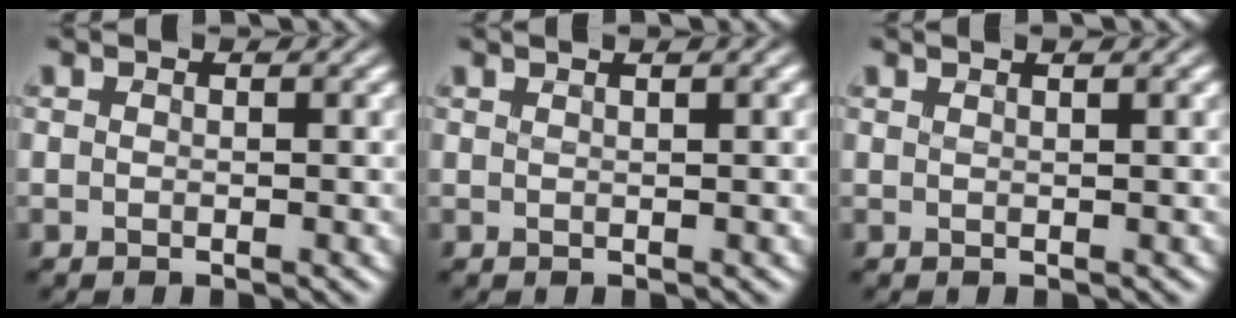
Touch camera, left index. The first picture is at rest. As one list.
[{"total": 3.5, "force": [2.0, 1.5, 2.4], "torque": [-0.010, 0.014, -0.003]}, {"total": 2.6, "force": [1.7, 1.0, 1.7], "torque": [-0.001, 0.005, -0.006]}]